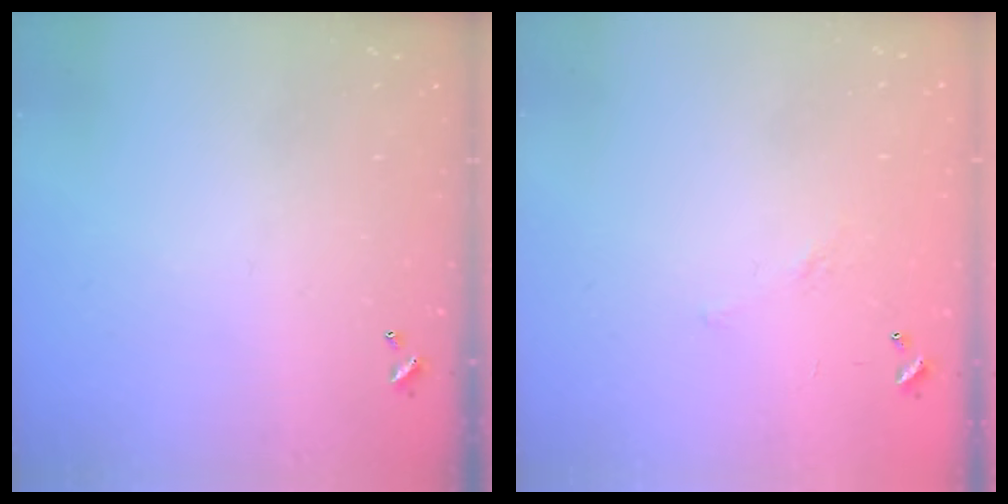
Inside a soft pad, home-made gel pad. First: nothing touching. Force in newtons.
{"total": 4.9, "press": 4.8, "slide": 0.9}